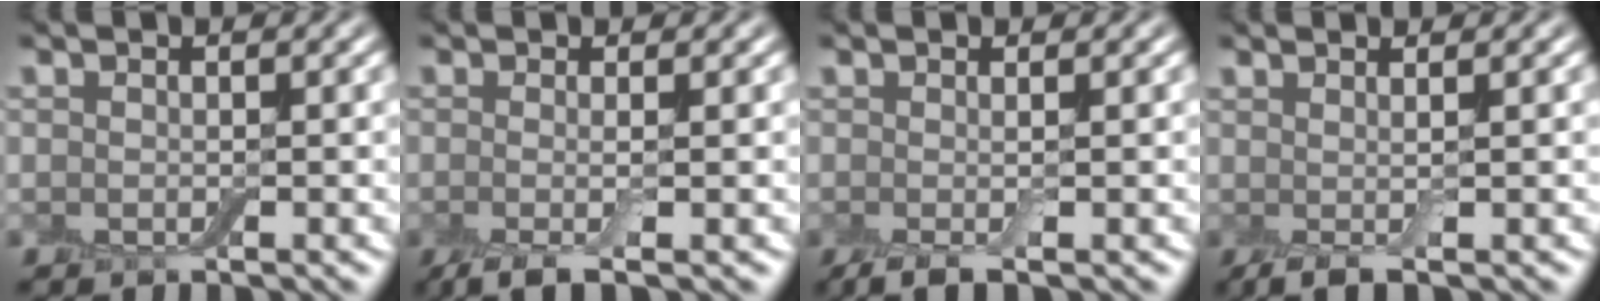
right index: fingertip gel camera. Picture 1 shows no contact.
{"total": 3.2, "force": [-1.1, 0.7, 2.9], "torque": [-0.050, -0.007, -0.030]}
{"total": 2.3, "force": [-0.6, 0.5, 2.2], "torque": [-0.037, -0.003, -0.015]}
{"total": 2.6, "force": [-0.1, 0.7, 2.5], "torque": [-0.031, 0.004, -0.005]}